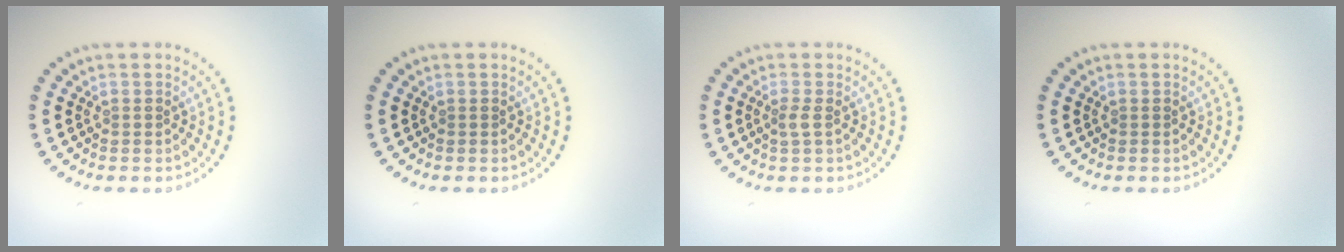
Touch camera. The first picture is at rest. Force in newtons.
{"total": 0.0}
{"total": 1.1, "press": 0.8, "slide": 0.7}
{"total": 0.0}